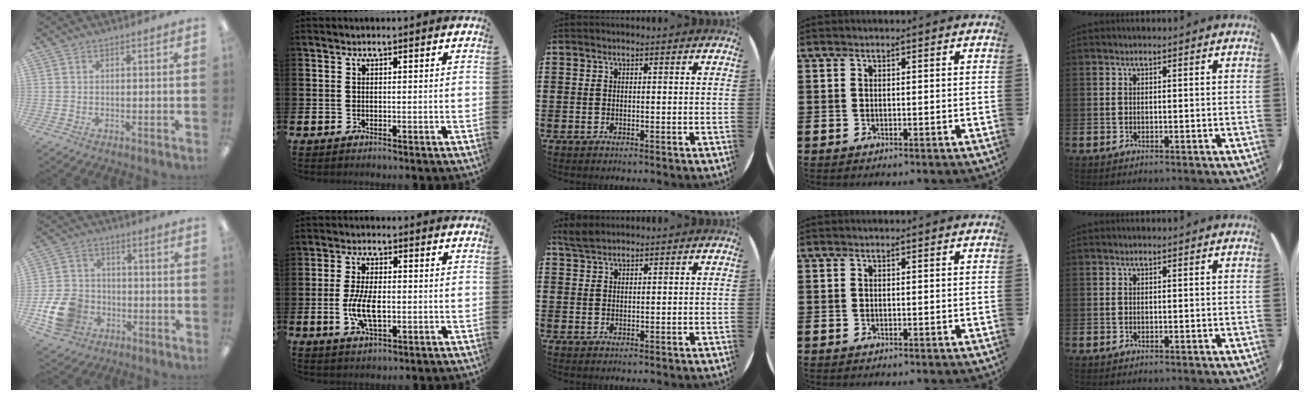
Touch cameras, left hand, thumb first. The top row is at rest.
{"thumb": {"total": 11.7, "force": [-4.6, 9.2, 5.7], "torque": [-0.138, 0.036, -0.080]}, "index": {"total": 6.3, "force": [-0.7, 2.8, 5.5], "torque": [-0.114, -0.003, -0.017]}, "middle": {"total": 2.2, "force": [2.0, 0.5, 0.6], "torque": [-0.017, 0.004, 0.039]}}